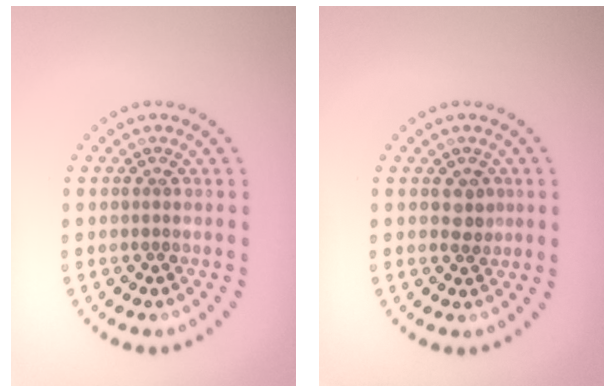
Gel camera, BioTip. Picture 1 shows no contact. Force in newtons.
{"total": 1.5, "press": 1.4, "slide": 0.6}